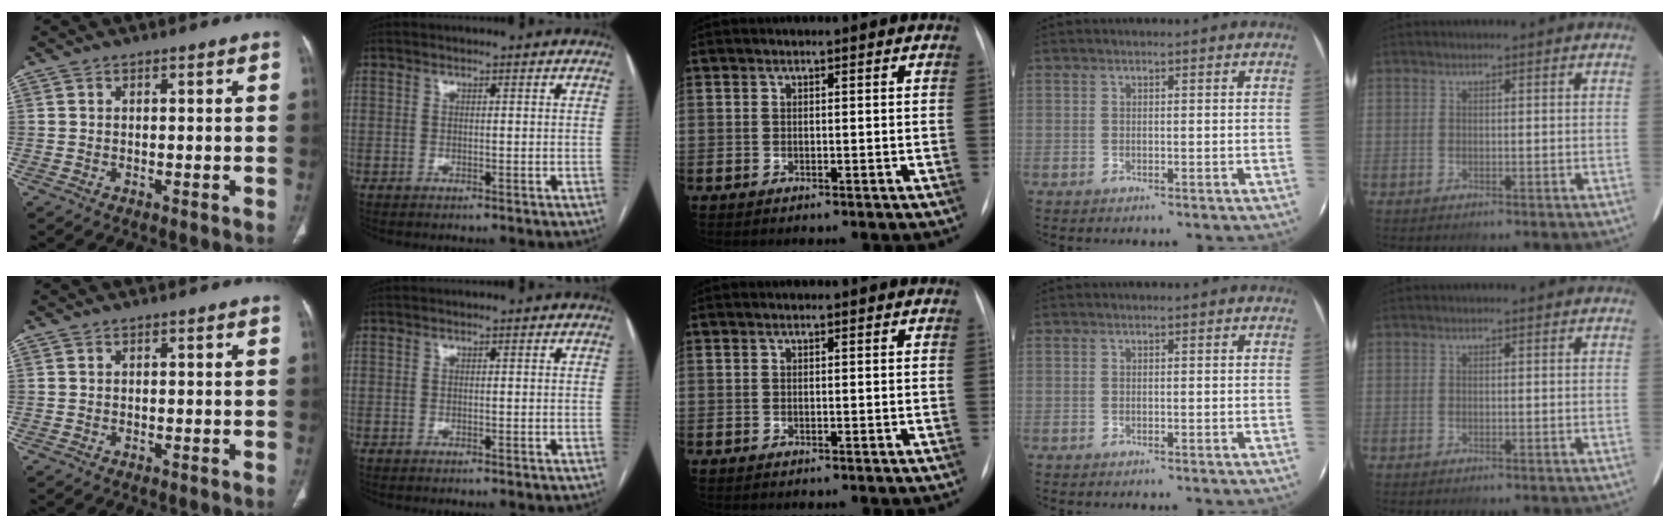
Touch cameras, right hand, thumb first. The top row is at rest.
{}